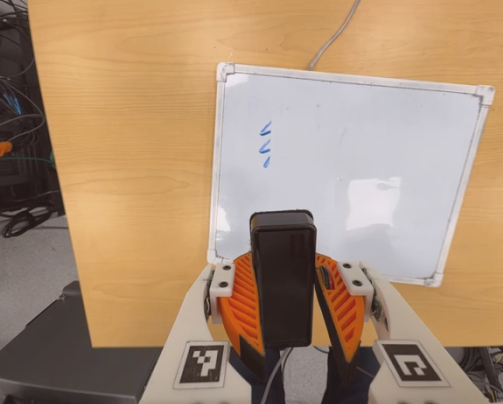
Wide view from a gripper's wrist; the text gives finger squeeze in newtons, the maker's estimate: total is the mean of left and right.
{"total": 8.0, "left": 8.6, "right": 7.4}